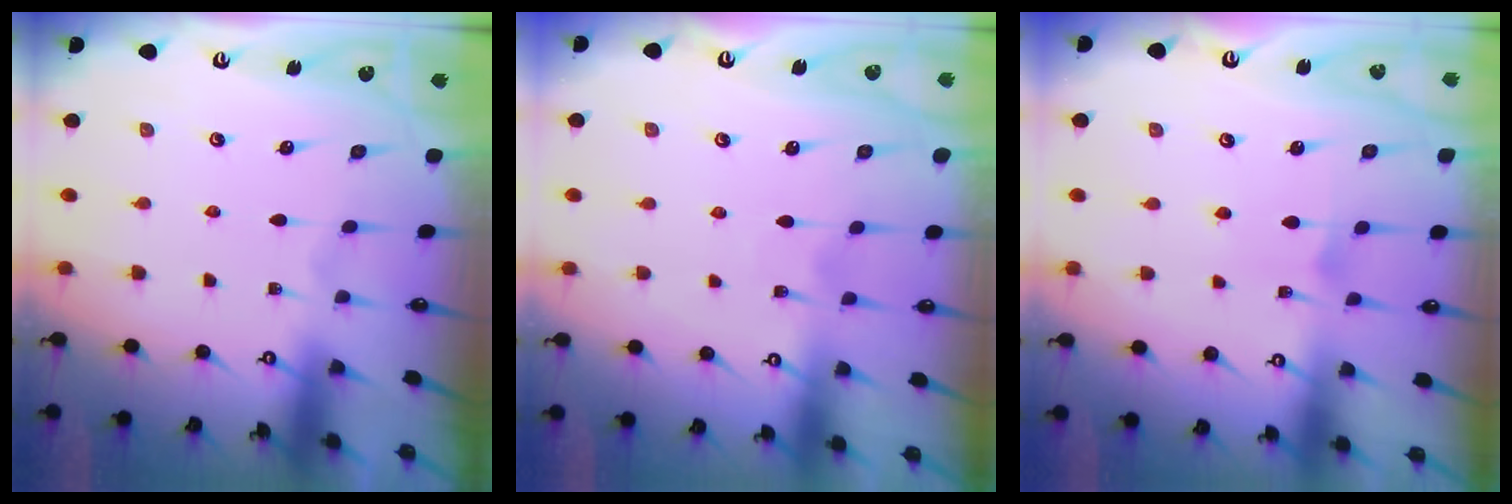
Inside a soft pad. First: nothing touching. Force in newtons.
{"total": 5.8, "press": 5.8, "slide": 0.6}
{"total": 5.0, "press": 4.9, "slide": 0.6}